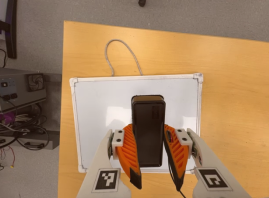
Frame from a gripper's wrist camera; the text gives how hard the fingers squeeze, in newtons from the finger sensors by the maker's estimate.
{"total": 8.2, "left": 7.2, "right": 9.3}